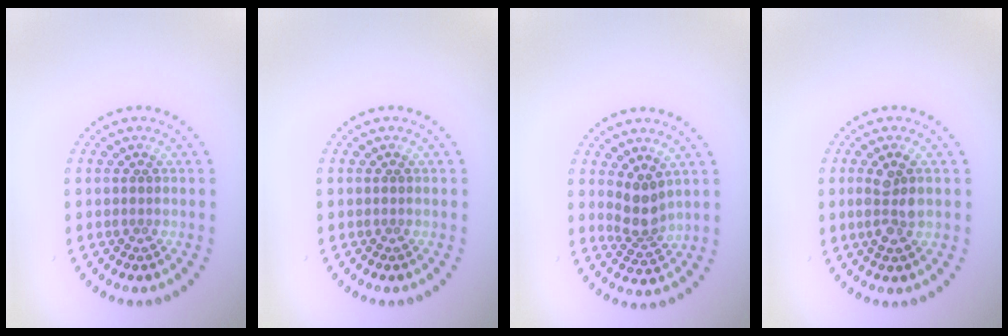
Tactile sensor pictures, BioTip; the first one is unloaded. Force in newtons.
{"total": 0.0}
{"total": 2.7, "press": 2.1, "slide": 1.7}
{"total": 2.7, "press": 2.6, "slide": 0.8}